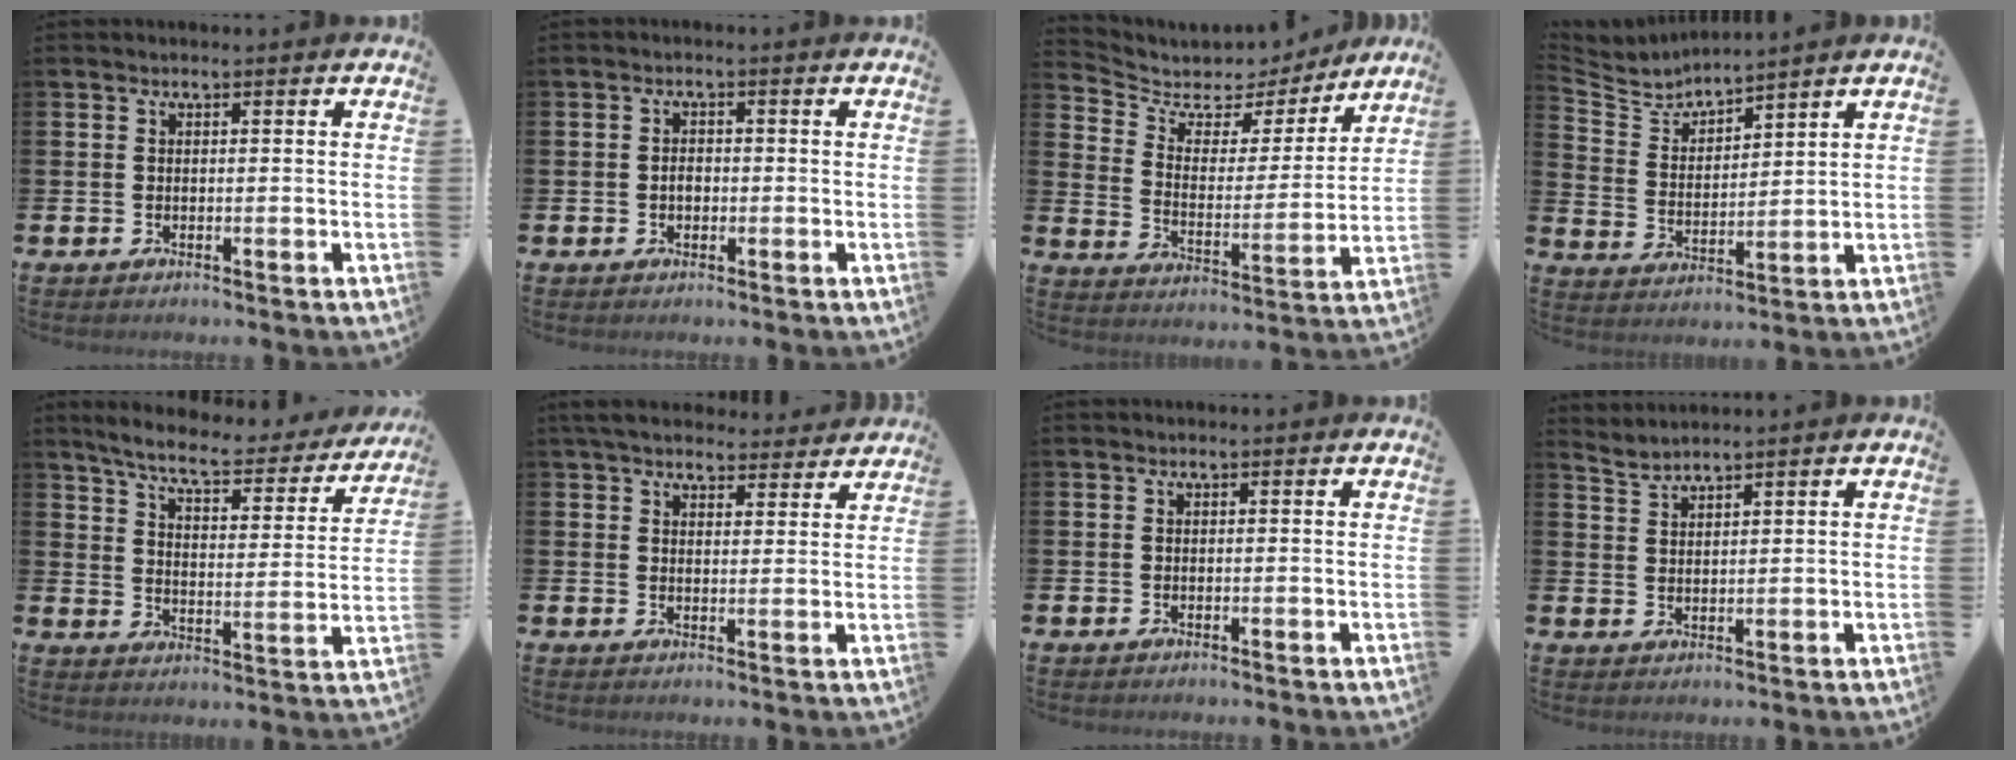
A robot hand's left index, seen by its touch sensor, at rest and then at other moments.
{"total": 1.7, "force": [-0.2, 1.2, 1.1], "torque": [-0.013, 0.003, -0.007]}
{"total": 6.6, "force": [5.8, 3.0, 1.0], "torque": [-0.053, -0.045, 0.096]}
{"total": 4.5, "force": [4.5, 0.4, 0.0], "torque": [-0.028, -0.034, 0.077]}
{"total": 7.0, "force": [6.3, 1.2, 2.9], "torque": [-0.081, -0.043, 0.104]}
{"total": 5.4, "force": [5.1, 1.4, 1.1], "torque": [-0.035, -0.022, 0.094]}
{"total": 0.0}
{"total": 2.3, "force": [2.3, -0.2, -0.3], "torque": [-0.005, -0.007, 0.044]}